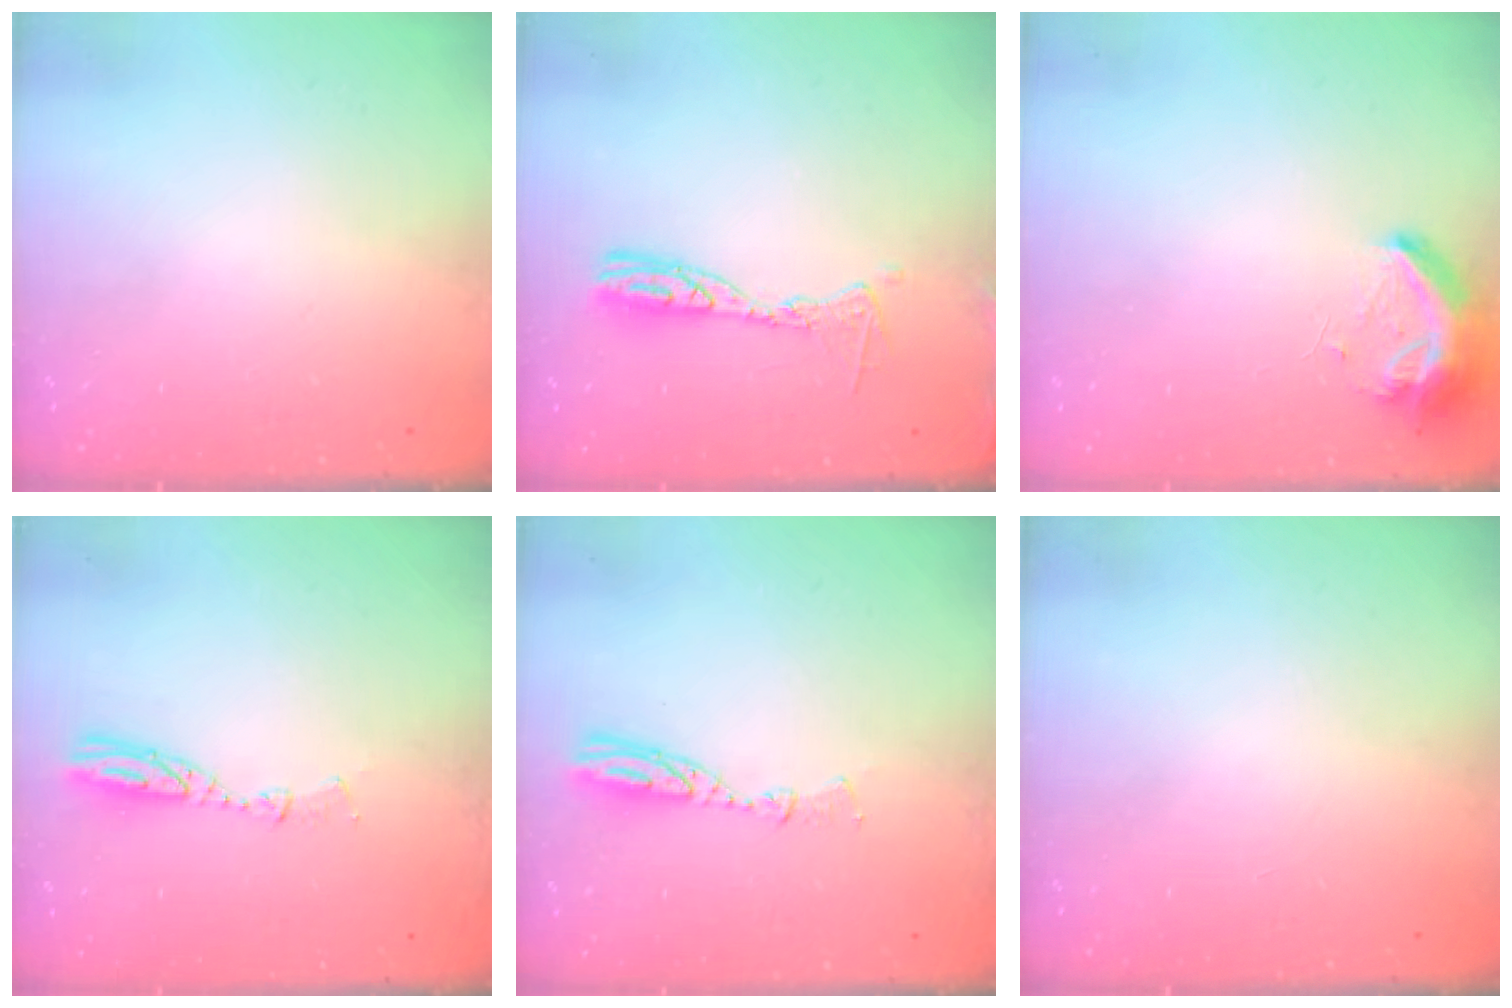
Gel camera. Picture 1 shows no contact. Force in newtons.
{"total": 9.9, "press": 9.9, "slide": 0.8}
{"total": 8.6, "press": 8.5, "slide": 1.0}
{"total": 5.7, "press": 5.7, "slide": 0.5}
{"total": 6.6, "press": 6.6, "slide": 0.6}
{"total": 0.0}